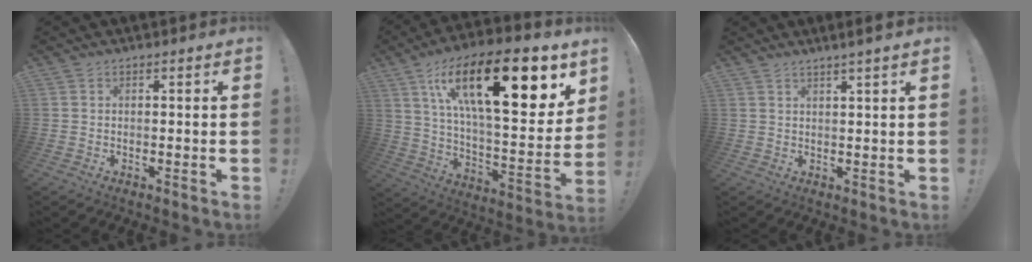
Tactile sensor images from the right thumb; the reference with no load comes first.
{"total": 27.7, "force": [12.2, 9.6, 23.0], "torque": [-0.381, -0.062, 0.199]}
{"total": 2.9, "force": [2.2, -0.5, 1.8], "torque": [-0.022, -0.014, 0.034]}